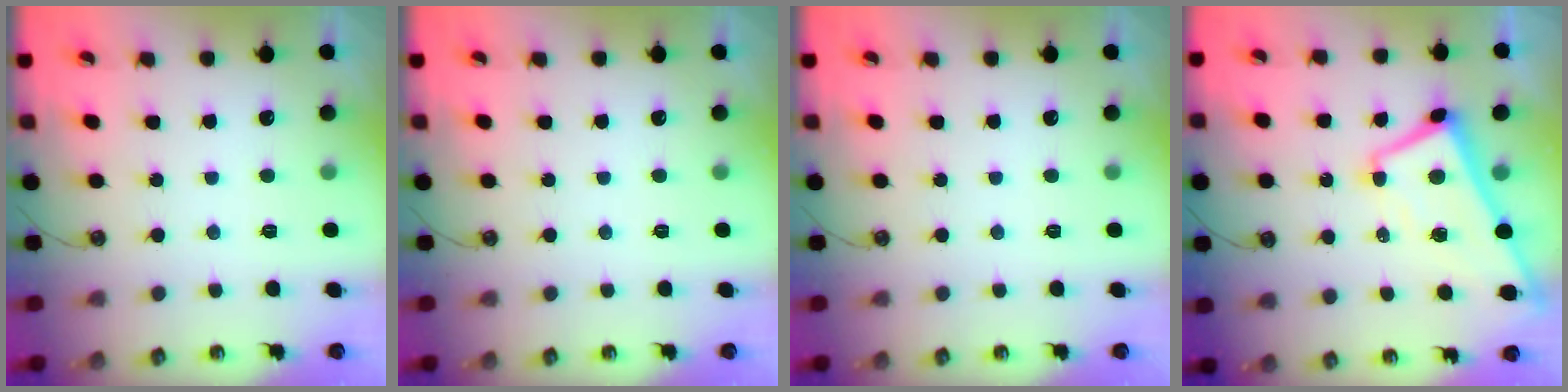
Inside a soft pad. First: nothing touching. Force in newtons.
{"total": 0.0}
{"total": 0.0}
{"total": 6.7, "press": 6.6, "slide": 1.4}